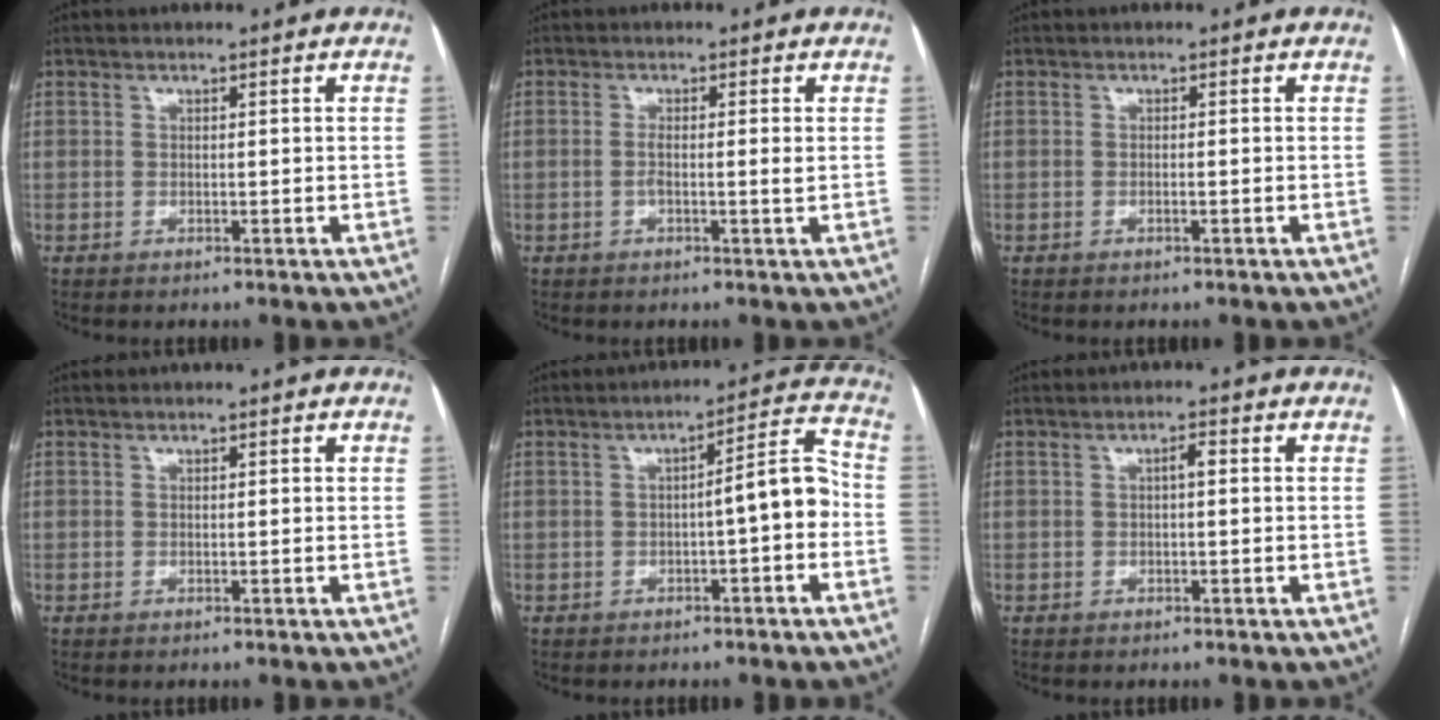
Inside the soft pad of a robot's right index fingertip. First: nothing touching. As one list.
[{"total": 2.3, "force": [-0.2, 0.0, 2.3], "torque": [-0.045, -0.001, -0.005]}, {"total": 0.5, "force": [-0.3, 0.0, 0.4], "torque": [-0.013, 0.000, -0.004]}, {"total": 0.0}, {"total": 6.6, "force": [-1.4, 1.0, 6.3], "torque": [-0.081, 0.027, -0.021]}, {"total": 1.5, "force": [0.1, 0.4, 1.5], "torque": [-0.023, 0.005, 0.002]}]